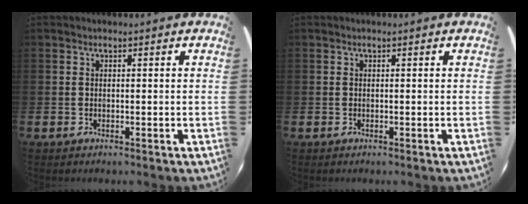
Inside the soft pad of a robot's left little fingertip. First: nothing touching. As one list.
[{"total": 0.0}]